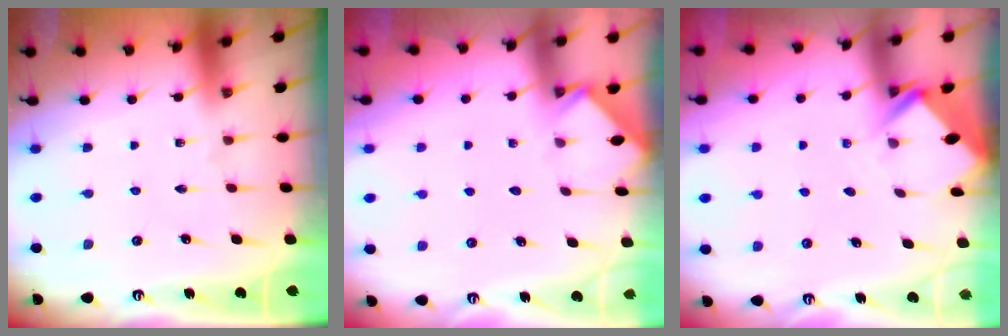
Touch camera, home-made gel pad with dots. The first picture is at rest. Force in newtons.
{"total": 2.5, "press": 2.5, "slide": 0.4}
{"total": 2.7, "press": 2.7, "slide": 0.1}